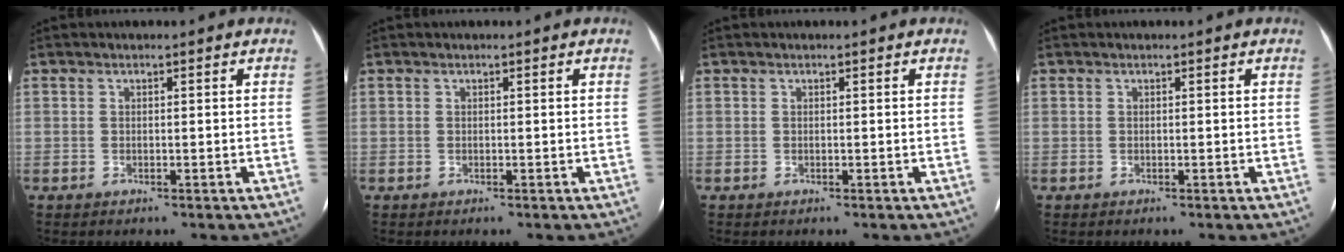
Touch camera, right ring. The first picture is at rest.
{"total": 0.0}
{"total": 0.0}
{"total": 0.0}